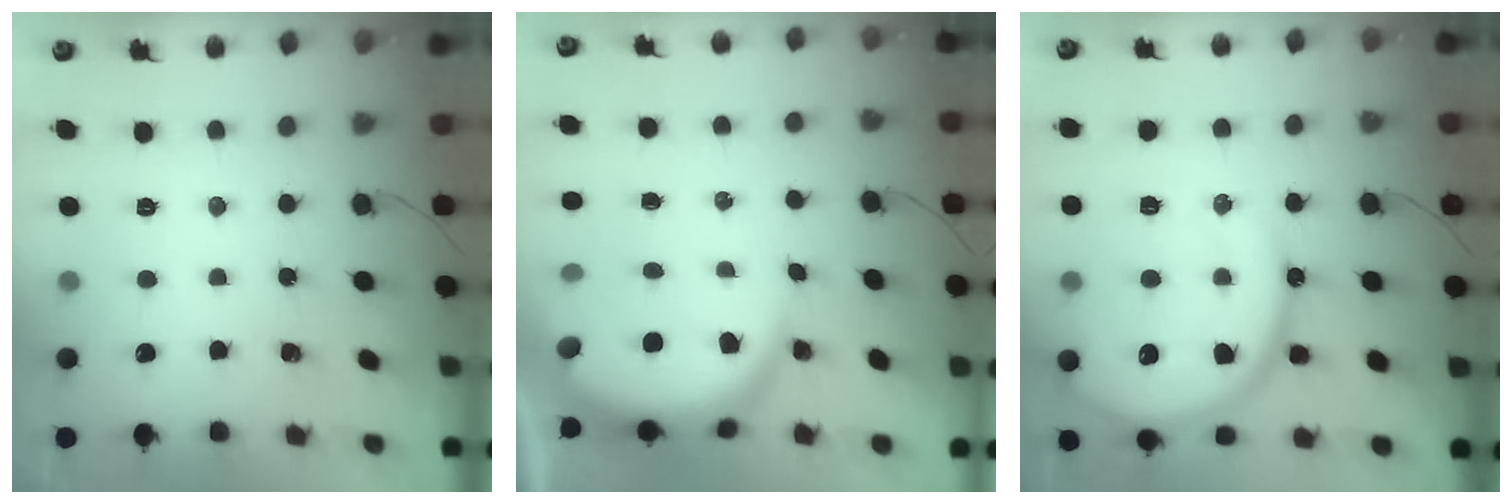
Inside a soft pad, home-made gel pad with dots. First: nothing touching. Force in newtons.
{"total": 9.2, "press": 9.2, "slide": 0.8}
{"total": 21.0, "press": 20.9, "slide": 2.2}